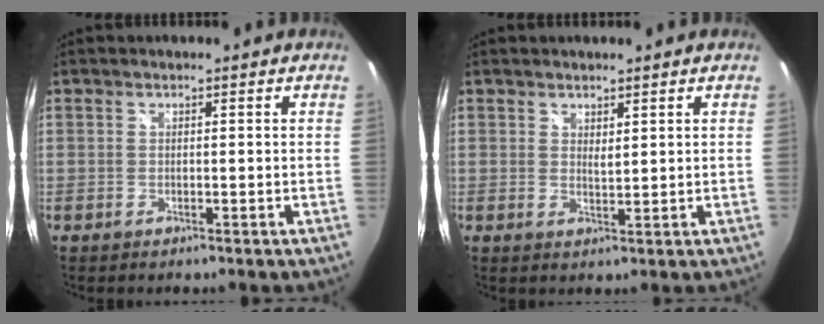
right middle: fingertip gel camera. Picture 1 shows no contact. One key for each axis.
{"total": 1.5, "fx": 1.2, "fy": 0.3, "fz": 0.8, "tx": -0.011, "ty": -0.002, "tz": 0.020}